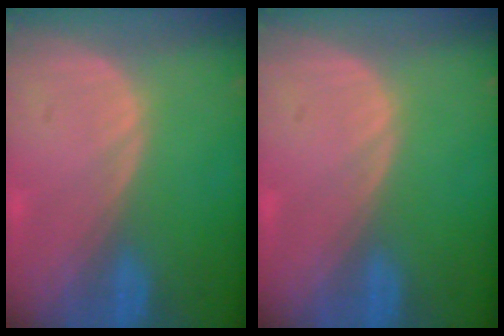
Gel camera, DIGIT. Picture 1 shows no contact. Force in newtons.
{"total": 0.0}